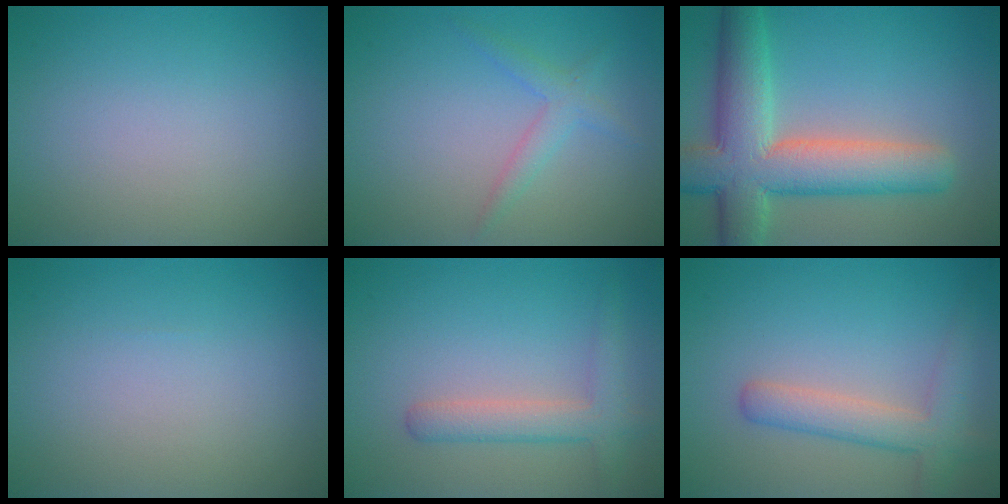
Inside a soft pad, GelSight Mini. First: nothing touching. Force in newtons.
{"total": 1.9, "press": 1.9, "slide": 0.2}
{"total": 9.5, "press": 9.5, "slide": 0.7}
{"total": 0.0}
{"total": 3.0, "press": 3.0, "slide": 0.2}
{"total": 3.6, "press": 3.6, "slide": 0.3}